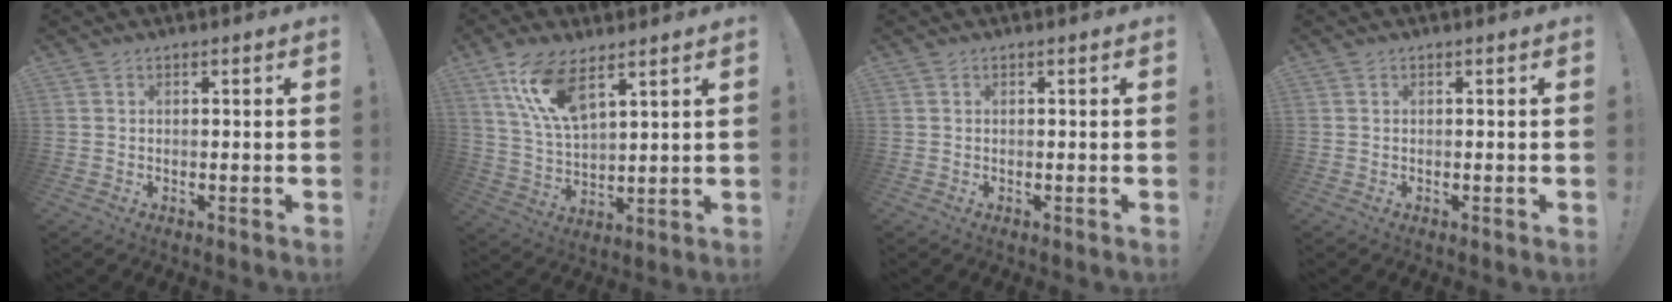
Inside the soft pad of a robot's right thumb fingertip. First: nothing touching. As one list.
[{"total": 12.4, "force": [7.9, 4.5, 8.5], "torque": [-0.180, -0.029, 0.146]}, {"total": 0.0}, {"total": 0.0}]